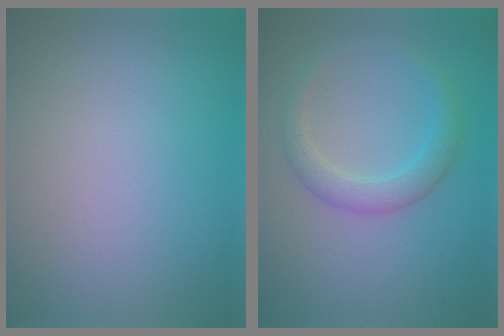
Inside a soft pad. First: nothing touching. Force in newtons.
{"total": 2.6, "press": 2.6, "slide": 0.1}